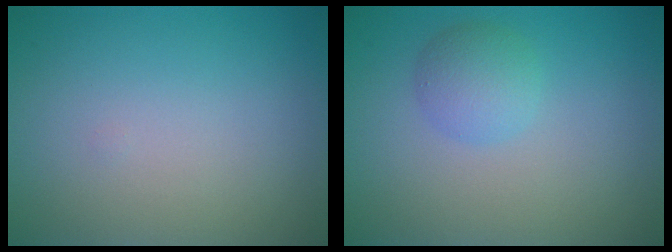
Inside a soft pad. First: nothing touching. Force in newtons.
{"total": 2.4, "press": 2.4, "slide": 0.1}